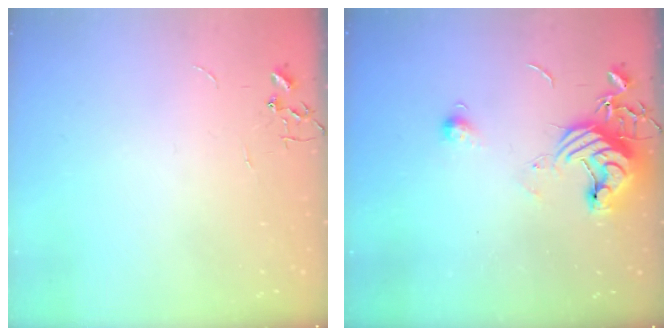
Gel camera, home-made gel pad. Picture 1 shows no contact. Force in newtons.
{"total": 11.8, "press": 11.7, "slide": 1.3}